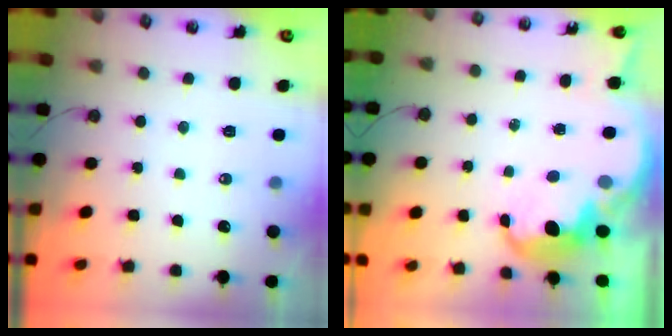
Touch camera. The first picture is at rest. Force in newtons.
{"total": 5.3, "press": 5.3, "slide": 0.7}